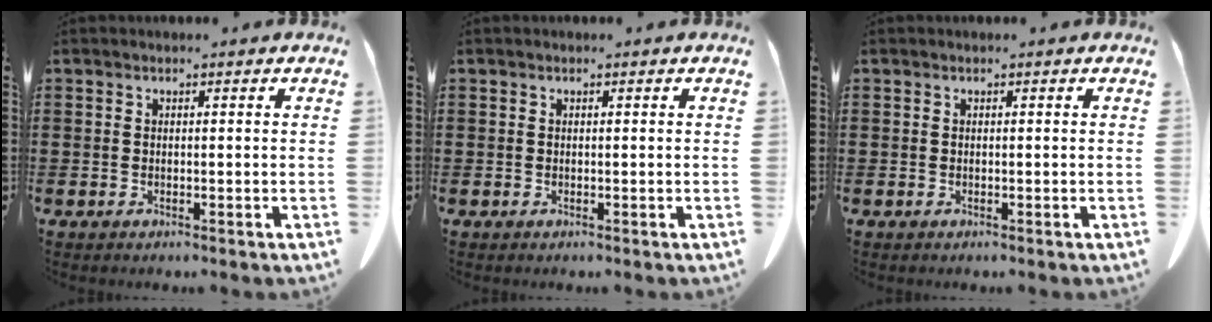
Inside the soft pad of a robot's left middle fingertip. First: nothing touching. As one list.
[{"total": 0.0}, {"total": 0.0}]